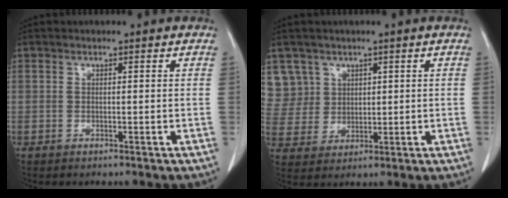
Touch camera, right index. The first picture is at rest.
{"total": 6.7, "force": [3.6, 5.7, -0.3], "torque": [0.010, 0.012, 0.084]}